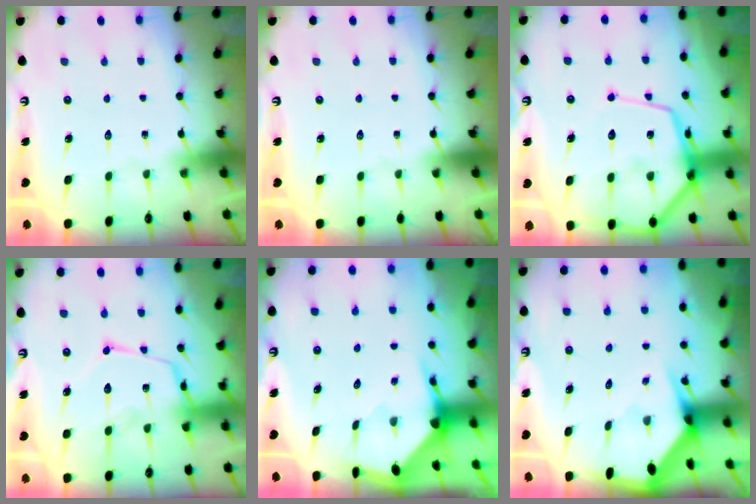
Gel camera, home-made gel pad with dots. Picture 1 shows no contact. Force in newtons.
{"total": 0.0}
{"total": 15.8, "press": 15.7, "slide": 1.5}
{"total": 15.3, "press": 15.3, "slide": 1.3}
{"total": 3.6, "press": 3.5, "slide": 0.4}
{"total": 2.8, "press": 2.8, "slide": 0.3}